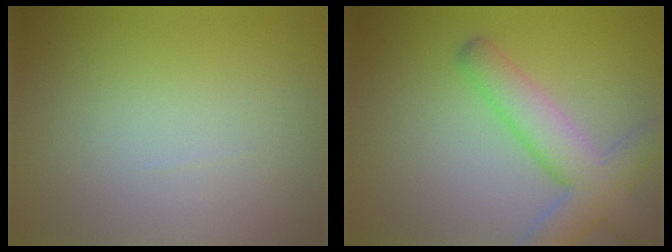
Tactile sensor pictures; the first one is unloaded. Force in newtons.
{"total": 5.8, "press": 5.8, "slide": 0.4}